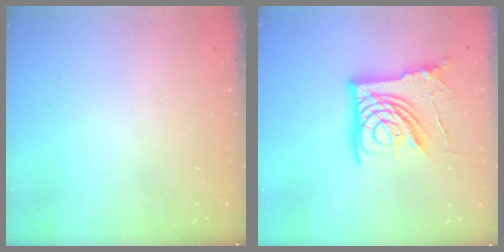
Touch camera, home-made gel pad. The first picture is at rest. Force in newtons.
{"total": 19.2, "press": 19.1, "slide": 2.1}